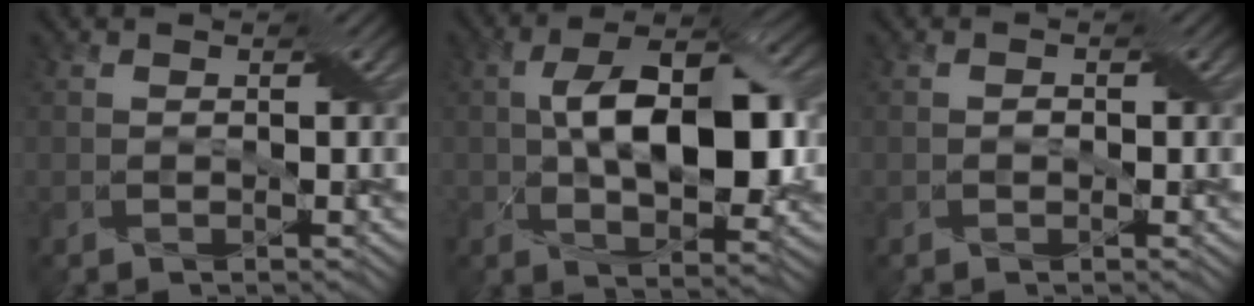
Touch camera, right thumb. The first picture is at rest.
{"total": 12.1, "force": [0.7, 6.2, 10.4], "torque": [-0.170, 0.003, 0.011]}
{"total": 0.6, "force": [-0.1, 0.5, 0.3], "torque": [-0.006, -0.001, -0.005]}